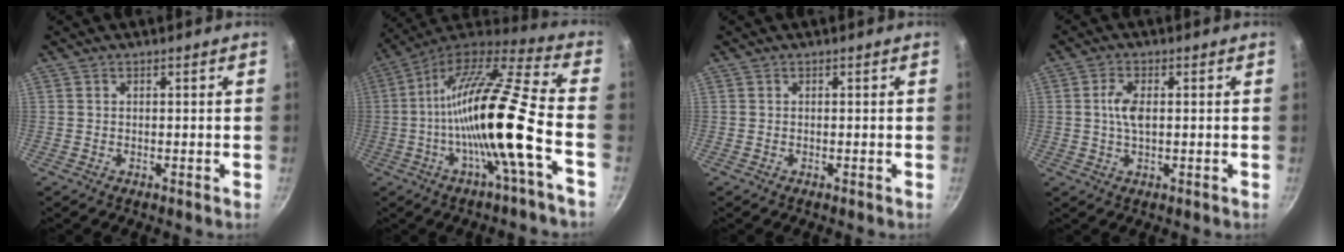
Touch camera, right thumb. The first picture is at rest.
{"total": 21.3, "force": [-5.2, 2.8, 20.5], "torque": [-0.341, 0.021, -0.107]}
{"total": 0.0}
{"total": 4.3, "force": [0.4, 2.0, 3.7], "torque": [-0.074, 0.005, 0.006]}